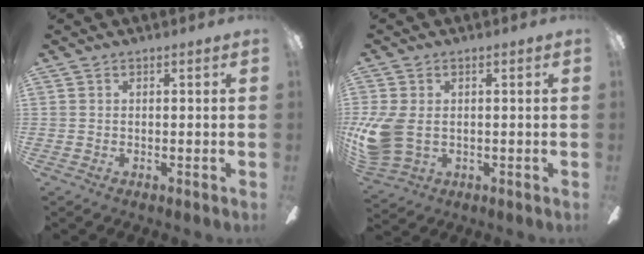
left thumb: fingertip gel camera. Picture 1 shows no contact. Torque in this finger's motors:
{"motor_torque": [0.72, 0.81, 0.17, -0.13, 0.12]}